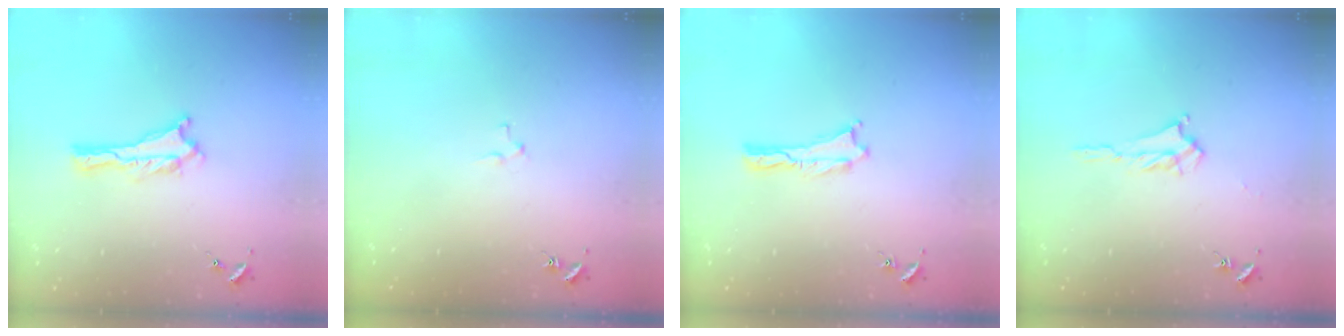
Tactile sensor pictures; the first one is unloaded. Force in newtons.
{"total": 1.9, "press": 1.9, "slide": 0.2}
{"total": 0.0}
{"total": 2.4, "press": 2.4, "slide": 0.4}